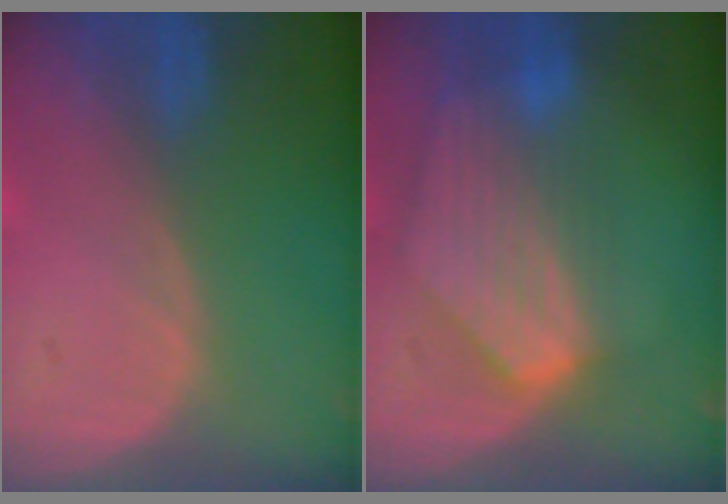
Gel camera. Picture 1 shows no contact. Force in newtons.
{"total": 8.6, "press": 7.7, "slide": 3.8}